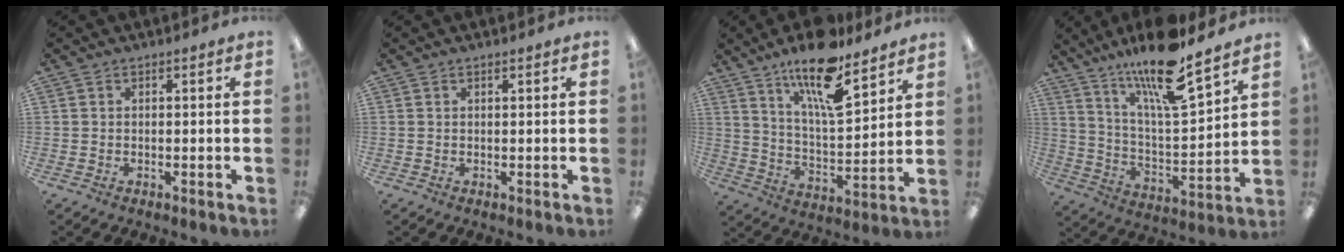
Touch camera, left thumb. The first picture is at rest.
{"total": 0.7, "force": [0.5, 0.1, 0.5], "torque": [-0.010, 0.000, 0.009]}
{"total": 17.2, "force": [12.2, 5.2, 11.0], "torque": [-0.191, -0.066, 0.204]}
{"total": 18.0, "force": [14.5, 3.0, 10.2], "torque": [-0.188, -0.096, 0.243]}